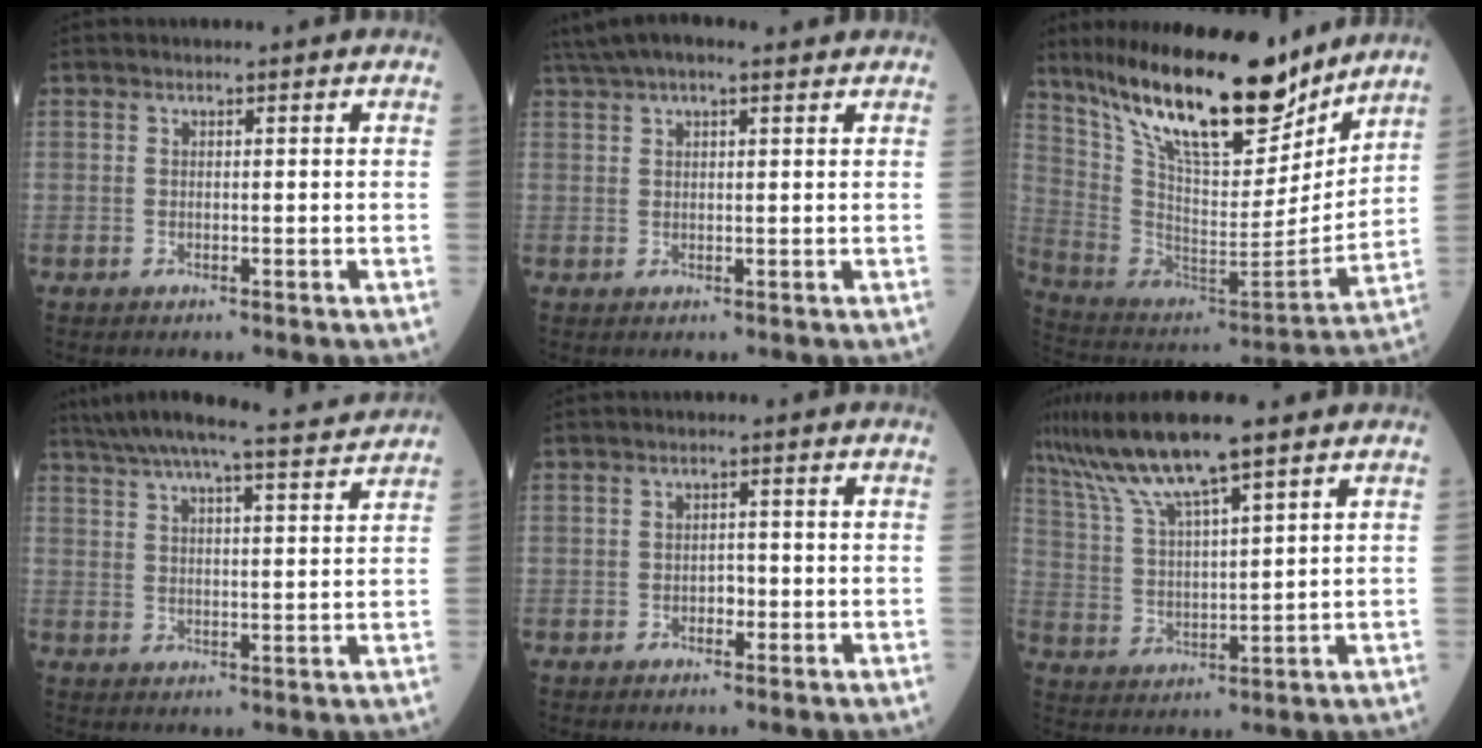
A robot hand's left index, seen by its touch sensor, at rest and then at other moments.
{"total": 7.9, "force": [5.9, 2.0, 4.9], "torque": [-0.087, 0.046, 0.096]}
{"total": 22.6, "force": [17.3, 5.9, 13.3], "torque": [-0.234, -0.025, 0.300]}
{"total": 13.8, "force": [12.9, -0.6, 4.9], "torque": [-0.092, -0.009, 0.178]}
{"total": 1.7, "force": [-1.2, 0.9, 0.8], "torque": [-0.008, -0.001, -0.022]}
{"total": 11.3, "force": [8.2, 0.7, 7.7], "torque": [-0.159, 0.012, 0.156]}